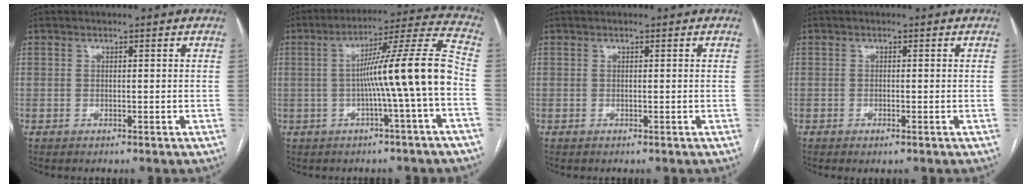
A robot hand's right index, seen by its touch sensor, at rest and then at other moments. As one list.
[{"total": 11.9, "force": [-2.3, -1.4, 11.6], "torque": [-0.179, 0.022, -0.037]}, {"total": 0.0}, {"total": 1.0, "force": [-0.6, 0.1, 0.7], "torque": [-0.013, -0.002, -0.008]}]